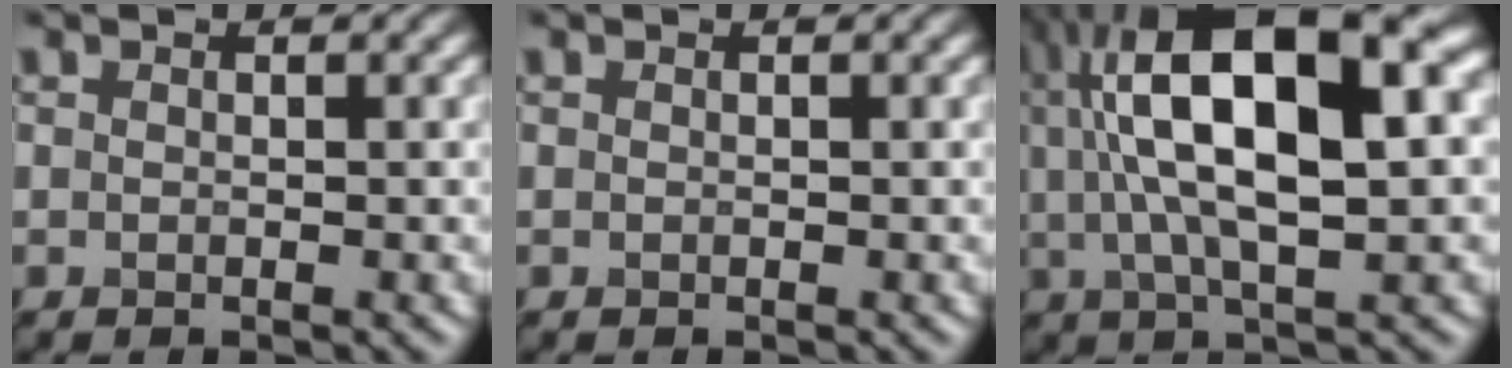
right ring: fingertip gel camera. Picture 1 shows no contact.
{"total": 0.0}
{"total": 12.3, "force": [2.8, 3.8, 11.3], "torque": [-0.216, 0.017, 0.073]}